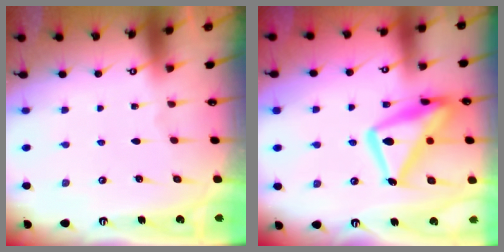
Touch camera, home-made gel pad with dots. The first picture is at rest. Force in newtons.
{"total": 19.2, "press": 19.2, "slide": 1.8}